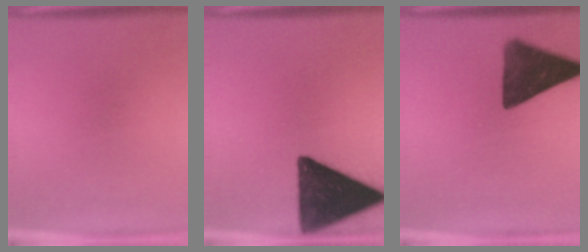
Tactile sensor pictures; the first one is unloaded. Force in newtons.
{"total": 16.2}
{"total": 13.4}